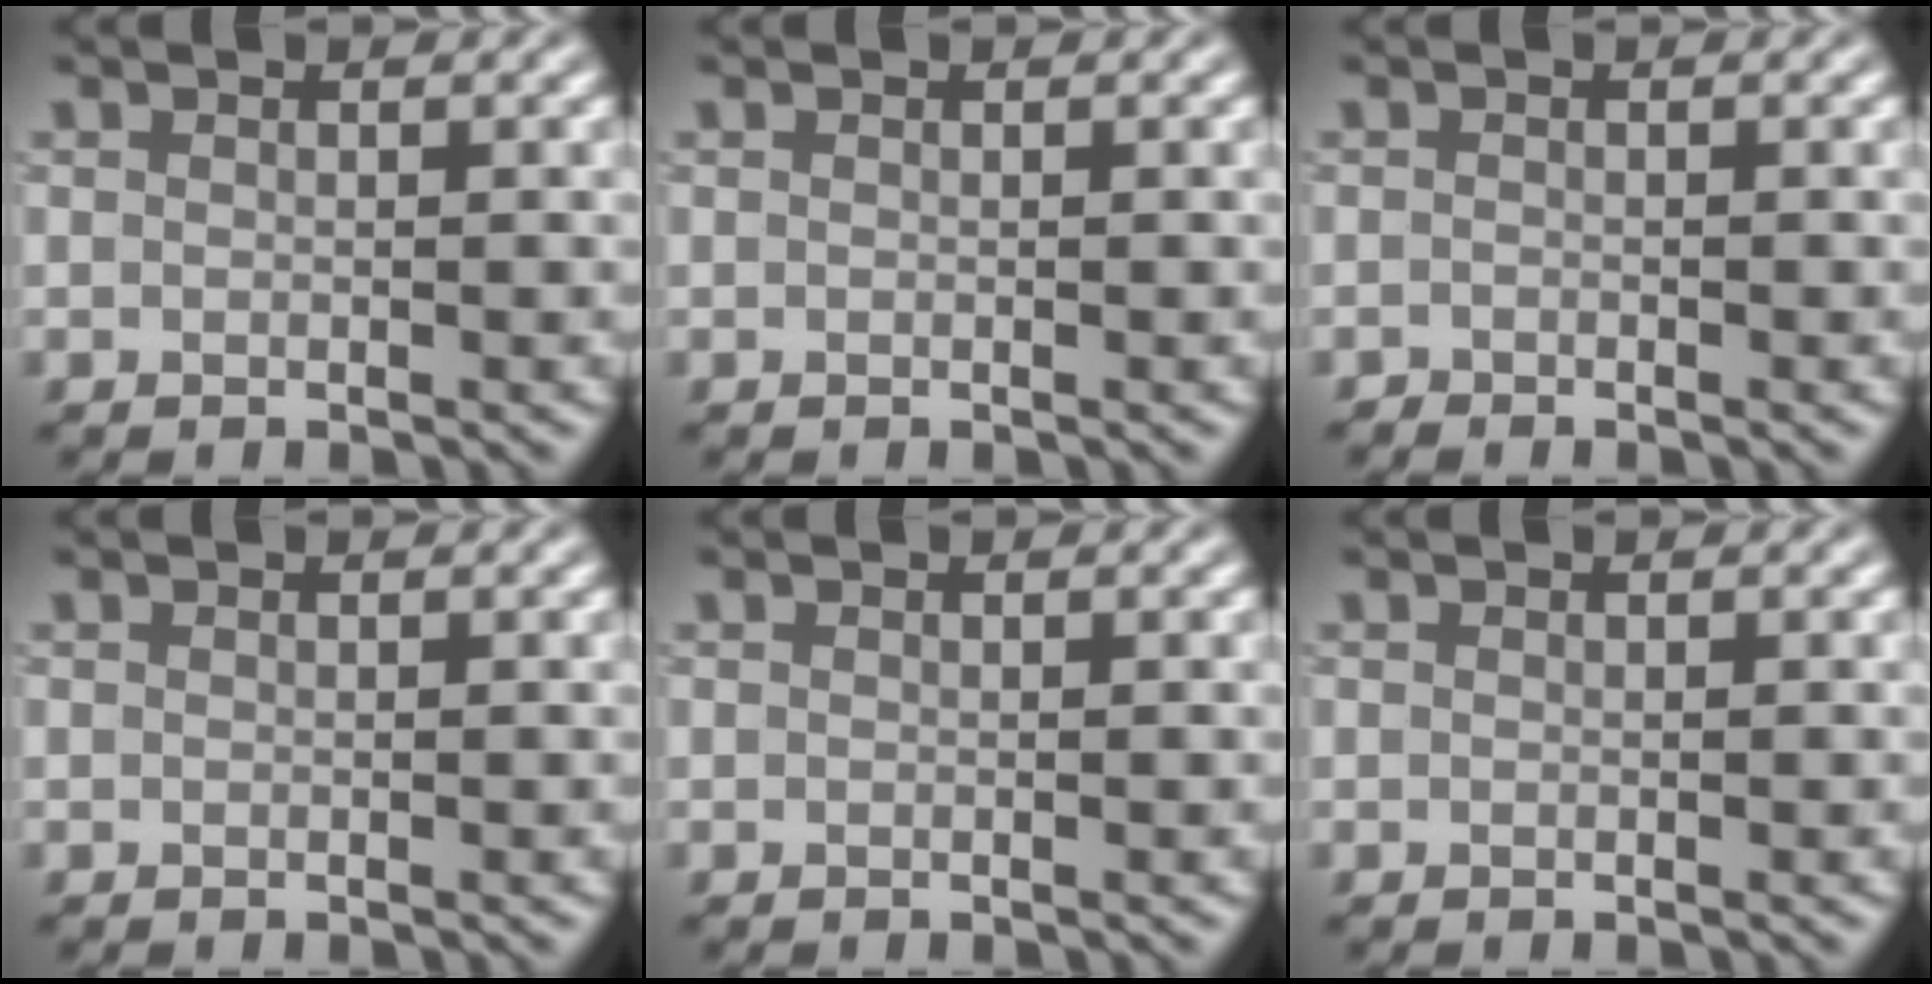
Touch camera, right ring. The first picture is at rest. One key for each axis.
{"total": 0.0}
{"total": 0.6, "fx": -0.6, "fy": 0.0, "fz": -0.2, "tx": 0.005, "ty": 0.000, "tz": -0.013}
{"total": 0.0}
{"total": 0.0}
{"total": 0.0}